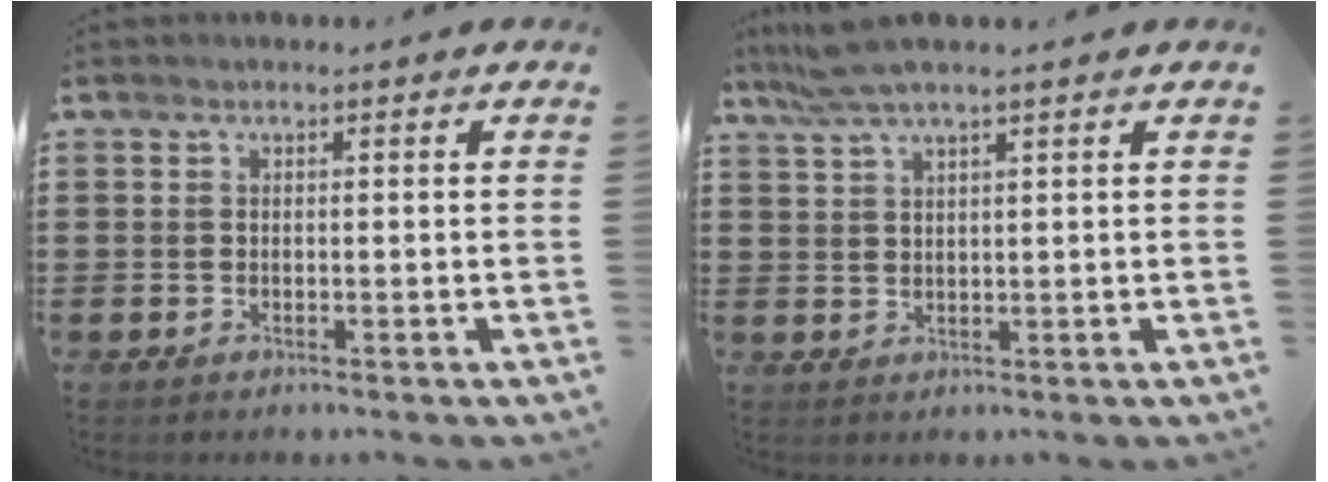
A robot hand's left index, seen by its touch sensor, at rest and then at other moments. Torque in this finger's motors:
{"motor_torque": [1.13, -1.01, 0.74, 0.21]}